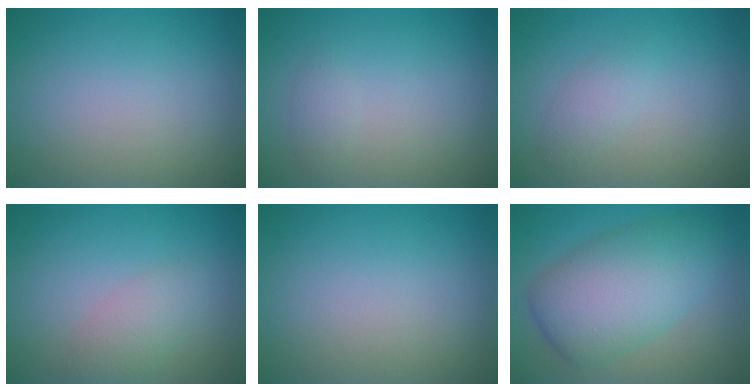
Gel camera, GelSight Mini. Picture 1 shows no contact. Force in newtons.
{"total": 0.9, "press": 0.9, "slide": 0.0}
{"total": 1.4, "press": 1.4, "slide": 0.1}
{"total": 2.2, "press": 2.2, "slide": 0.1}
{"total": 0.0}
{"total": 7.6, "press": 7.6, "slide": 0.2}